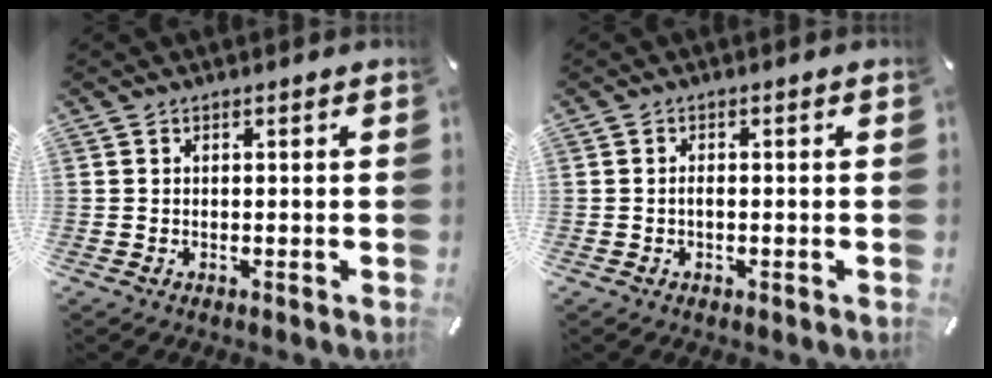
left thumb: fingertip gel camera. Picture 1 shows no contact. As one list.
[{"total": 1.2, "force": [-0.3, 0.7, 1.0], "torque": [-0.020, 0.001, -0.006]}]